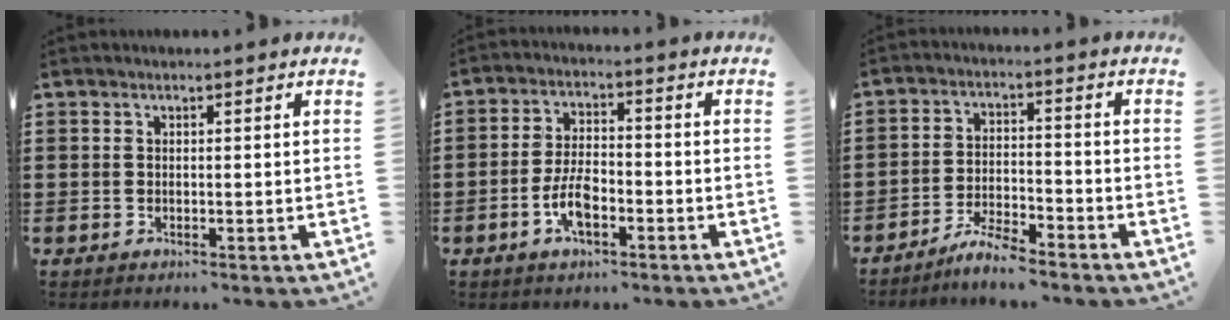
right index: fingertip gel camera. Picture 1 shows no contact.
{"total": 6.2, "force": [-2.6, 2.7, 4.9], "torque": [-0.115, 0.001, -0.055]}
{"total": 4.8, "force": [-4.6, 0.3, 1.6], "torque": [-0.036, 0.005, -0.091]}